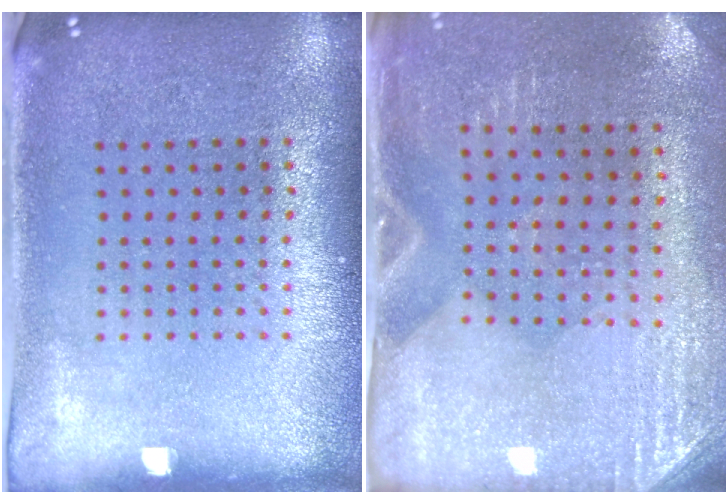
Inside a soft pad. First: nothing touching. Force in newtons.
{"total": 2.8, "press": 2.5, "slide": 1.3}